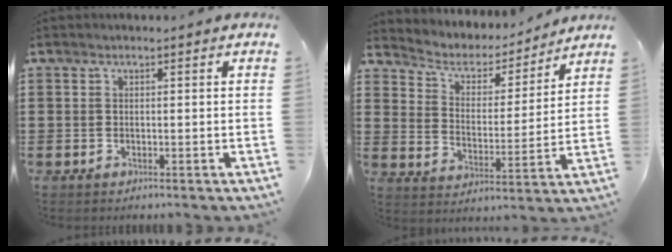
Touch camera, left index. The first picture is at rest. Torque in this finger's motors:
{"motor_torque": [-0.17, -0.48, 0.27, 0.04]}